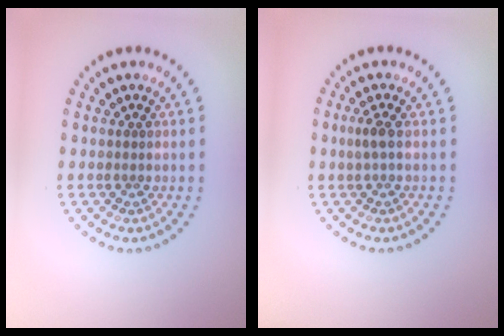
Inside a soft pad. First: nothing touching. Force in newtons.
{"total": 1.1, "press": 1.0, "slide": 0.4}